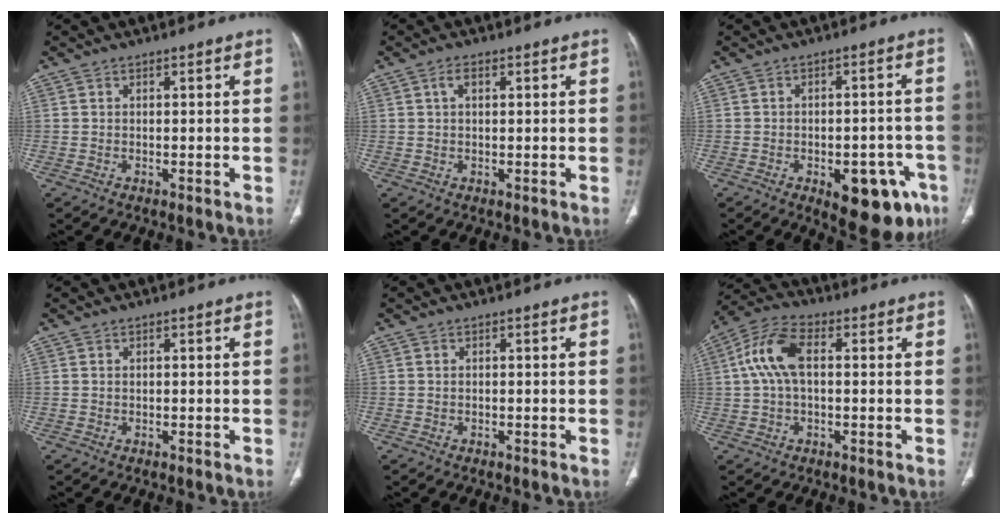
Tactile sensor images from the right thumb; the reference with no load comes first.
{"total": 2.3, "force": [0.8, 1.1, 1.8], "torque": [-0.032, 0.009, 0.016]}
{"total": 14.3, "force": [-6.6, 6.8, 10.7], "torque": [-0.092, 0.027, -0.073]}
{"total": 0.0}
{"total": 0.0}
{"total": 9.4, "force": [1.0, 5.1, 7.9], "torque": [-0.169, 0.030, 0.014]}